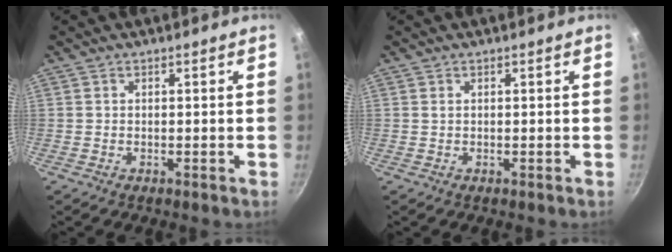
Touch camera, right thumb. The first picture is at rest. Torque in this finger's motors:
{"motor_torque": [0.03, 0.23, -0.02, 0.40, -0.02]}